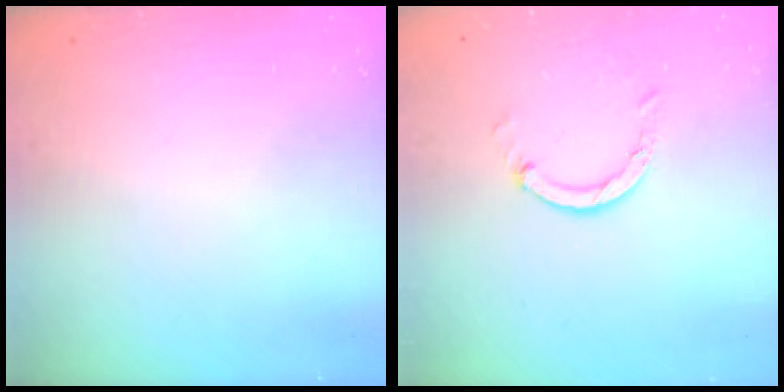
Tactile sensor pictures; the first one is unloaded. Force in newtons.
{"total": 4.4, "press": 4.3, "slide": 0.5}